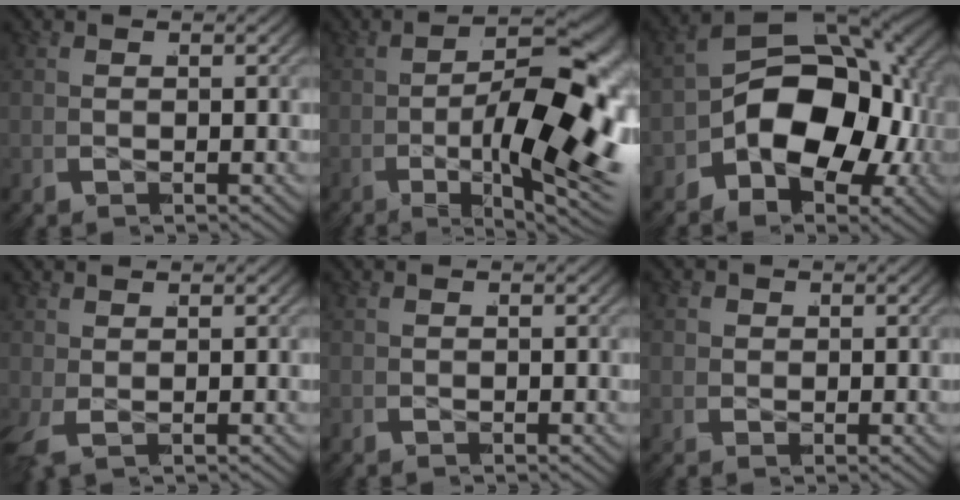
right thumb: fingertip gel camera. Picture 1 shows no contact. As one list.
[{"total": 14.6, "force": [-2.7, 5.8, 13.2], "torque": [-0.213, -0.025, -0.029]}, {"total": 14.3, "force": [-1.7, 9.1, 11.0], "torque": [-0.204, -0.024, -0.023]}, {"total": 1.0, "force": [-0.1, 0.6, 0.8], "torque": [-0.020, -0.006, 0.002]}, {"total": 0.0}, {"total": 1.3, "force": [0.3, 1.2, 0.5], "torque": [-0.011, -0.008, 0.008]}]